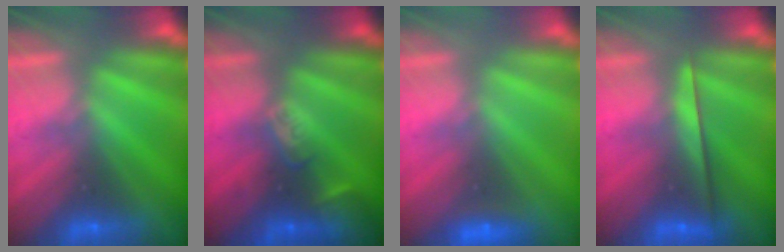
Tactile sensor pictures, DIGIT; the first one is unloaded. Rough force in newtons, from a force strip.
{"total": 2.4}
{"total": 1.9}
{"total": 2.3}